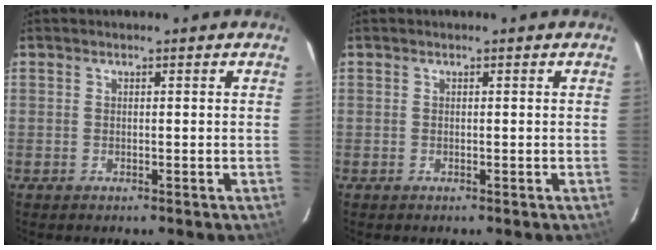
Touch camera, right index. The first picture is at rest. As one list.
[{"total": 0.0}]